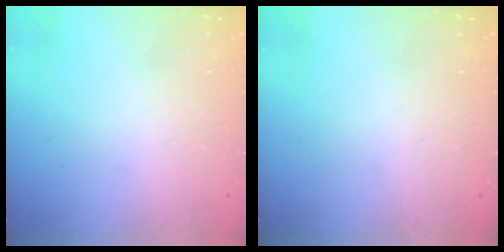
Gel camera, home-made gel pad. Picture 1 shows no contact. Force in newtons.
{"total": 0.0}